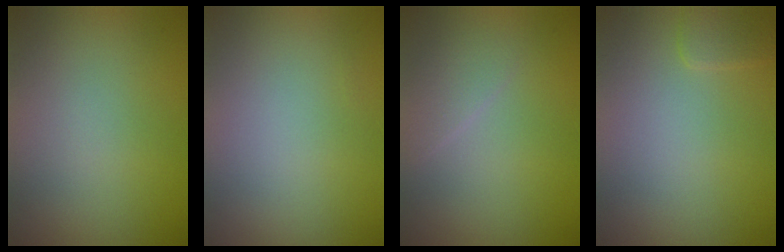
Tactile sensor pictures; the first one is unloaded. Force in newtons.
{"total": 0.0}
{"total": 1.3, "press": 1.3, "slide": 0.1}
{"total": 1.2, "press": 1.2, "slide": 0.1}